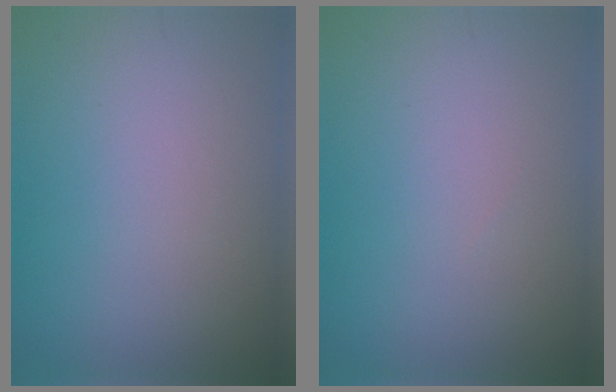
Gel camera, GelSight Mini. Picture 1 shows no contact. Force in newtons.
{"total": 0.0}